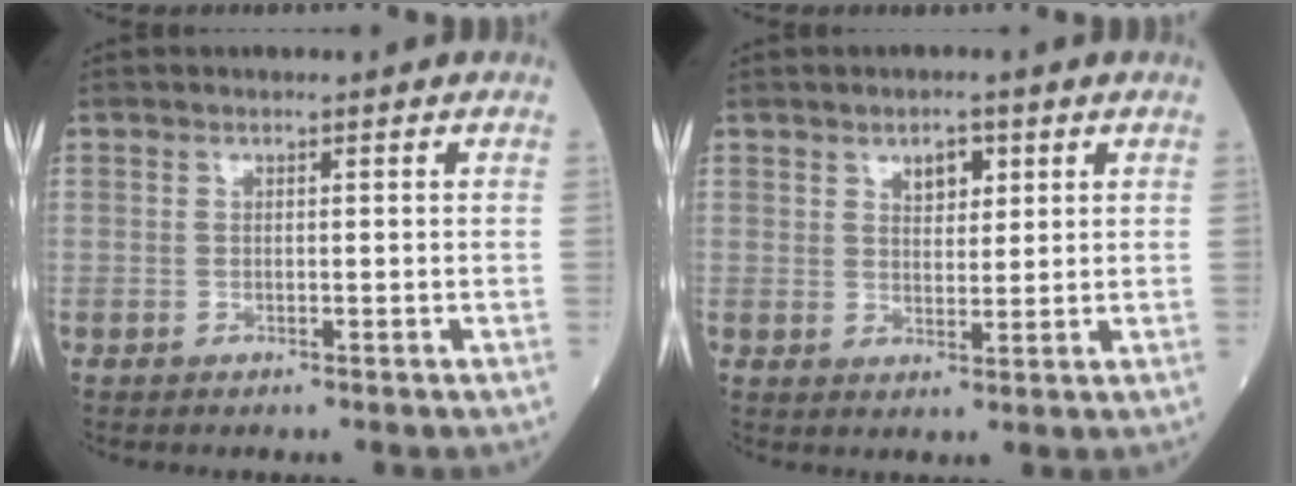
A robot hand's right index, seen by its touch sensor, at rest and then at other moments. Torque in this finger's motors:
{"motor_torque": [0.01, 0.05, 0.02, 0.00]}